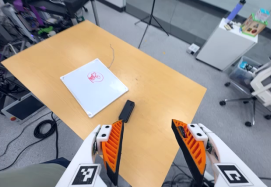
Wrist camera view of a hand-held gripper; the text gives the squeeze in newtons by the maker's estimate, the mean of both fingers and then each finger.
{"total": 0.0}